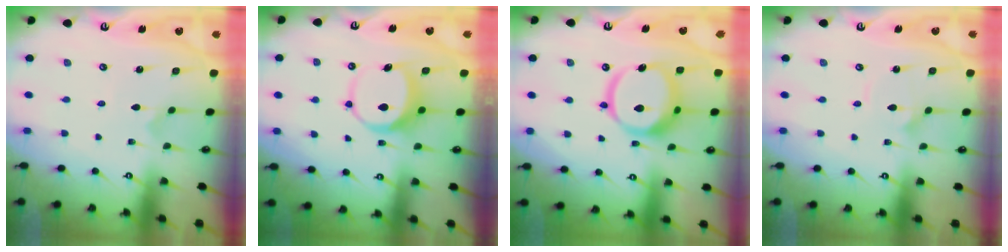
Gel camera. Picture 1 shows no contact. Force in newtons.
{"total": 8.0, "press": 8.0, "slide": 0.4}
{"total": 15.6, "press": 15.5, "slide": 2.0}
{"total": 2.1, "press": 2.1, "slide": 0.1}